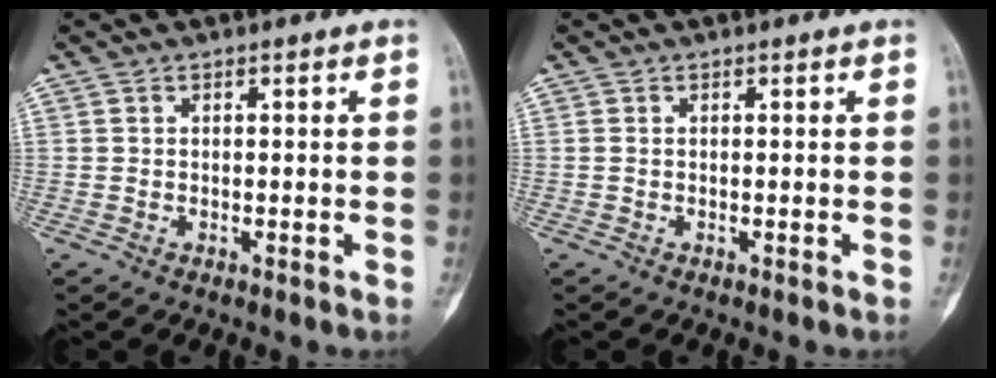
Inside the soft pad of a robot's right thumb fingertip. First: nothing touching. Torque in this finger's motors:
{"motor_torque": [2.49, 2.52, 0.03, 0.01, 0.00]}